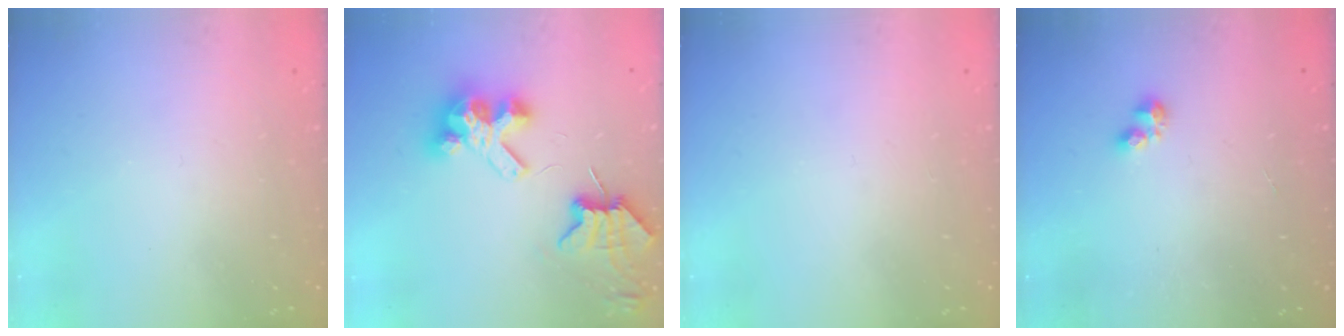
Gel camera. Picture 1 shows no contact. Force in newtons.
{"total": 8.8, "press": 8.7, "slide": 0.9}
{"total": 0.0}
{"total": 2.2, "press": 2.2, "slide": 0.3}